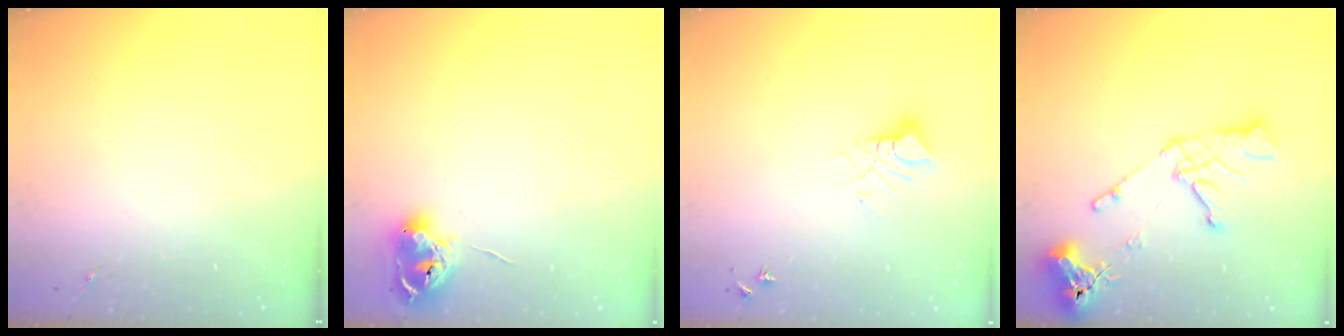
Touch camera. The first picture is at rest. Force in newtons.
{"total": 9.6, "press": 9.6, "slide": 0.6}
{"total": 7.7, "press": 7.7, "slide": 0.7}
{"total": 14.1, "press": 14.0, "slide": 1.6}